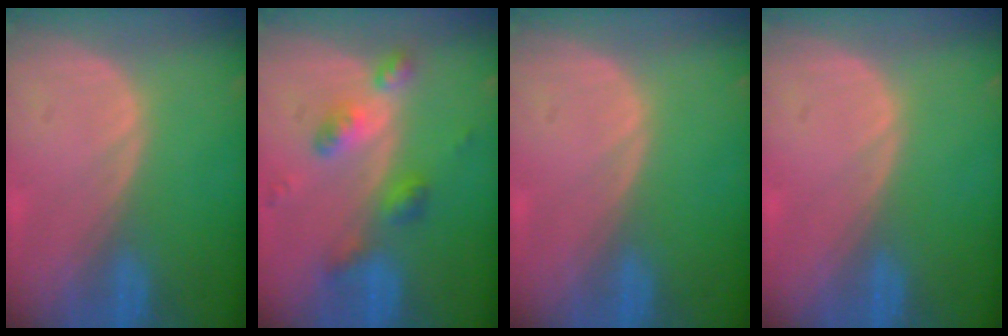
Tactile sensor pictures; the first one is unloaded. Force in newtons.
{"total": 6.3, "press": 5.5, "slide": 3.0}
{"total": 0.0}
{"total": 0.0}